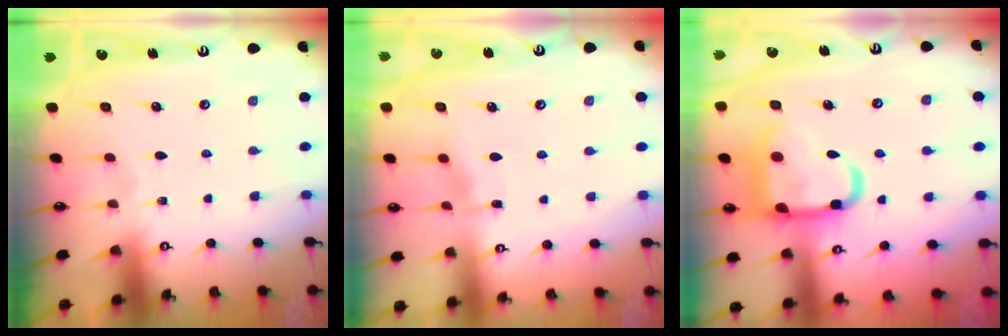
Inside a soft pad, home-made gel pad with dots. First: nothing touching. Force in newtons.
{"total": 4.5, "press": 4.5, "slide": 0.6}
{"total": 15.1, "press": 15.1, "slide": 1.3}